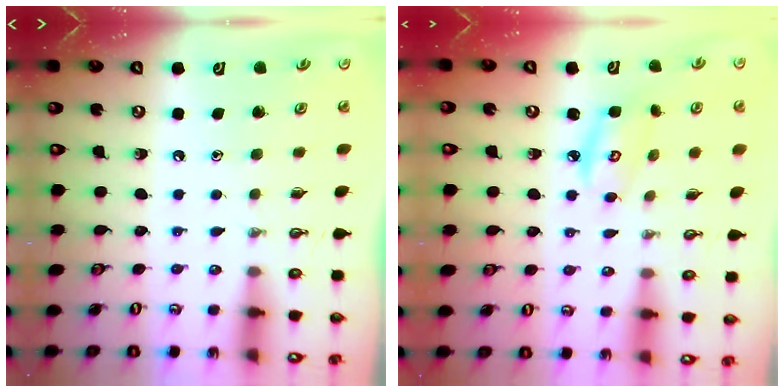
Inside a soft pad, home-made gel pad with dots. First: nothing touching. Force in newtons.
{"total": 5.0, "press": 5.0, "slide": 0.3}